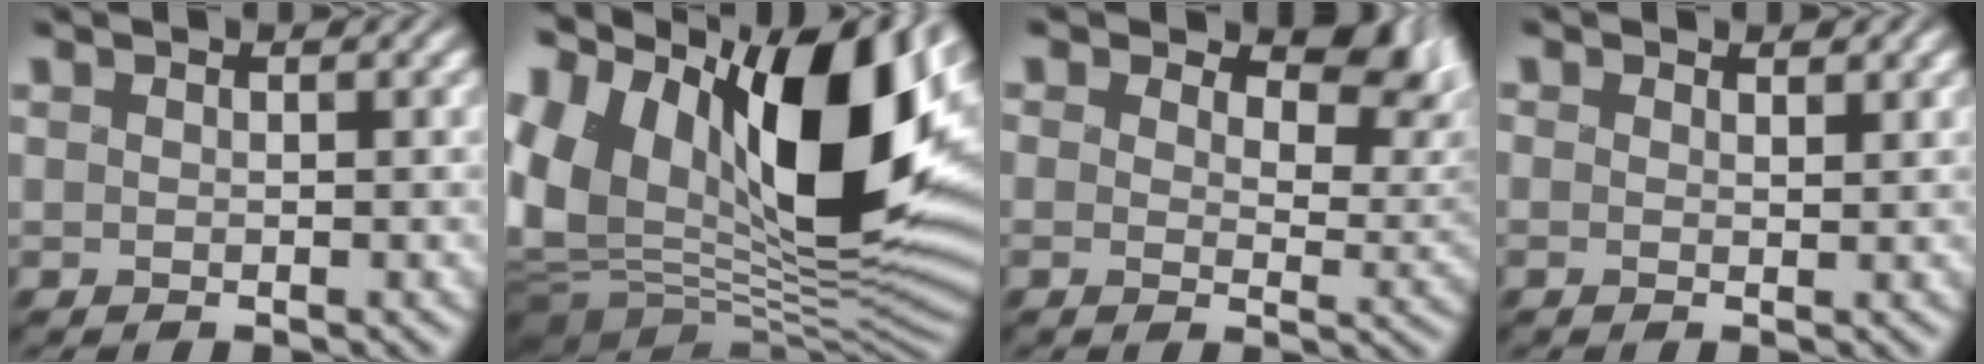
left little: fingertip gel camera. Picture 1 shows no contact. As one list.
[{"total": 18.4, "force": [4.2, 10.2, 14.7], "torque": [-0.240, 0.021, 0.062]}, {"total": 6.8, "force": [4.3, 3.8, 3.7], "torque": [-0.065, -0.011, 0.065]}, {"total": 1.0, "force": [0.8, 0.3, 0.4], "torque": [-0.010, -0.003, 0.013]}]